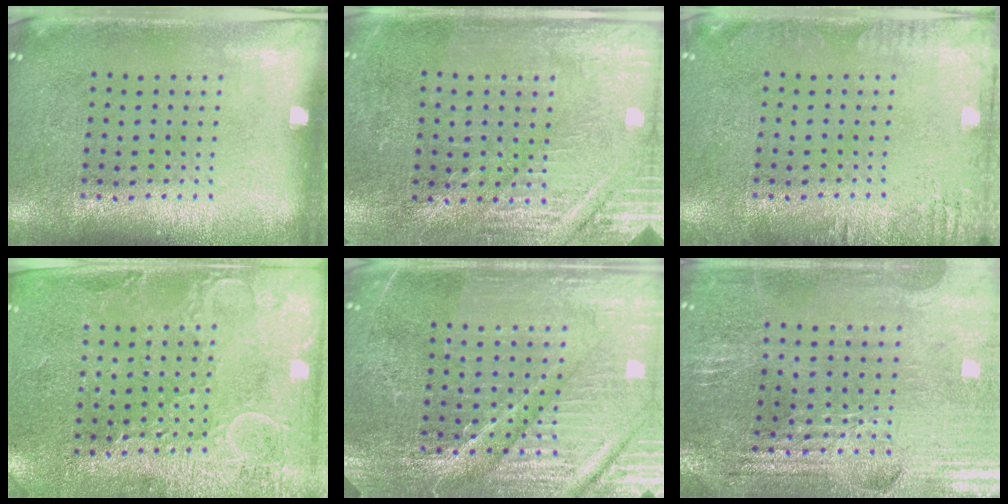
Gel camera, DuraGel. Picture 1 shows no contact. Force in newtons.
{"total": 2.9, "press": 2.9, "slide": 0.2}
{"total": 1.9, "press": 1.9, "slide": 0.3}
{"total": 2.7, "press": 2.7, "slide": 0.6}
{"total": 4.9, "press": 4.6, "slide": 1.7}
{"total": 2.9, "press": 2.8, "slide": 0.5}